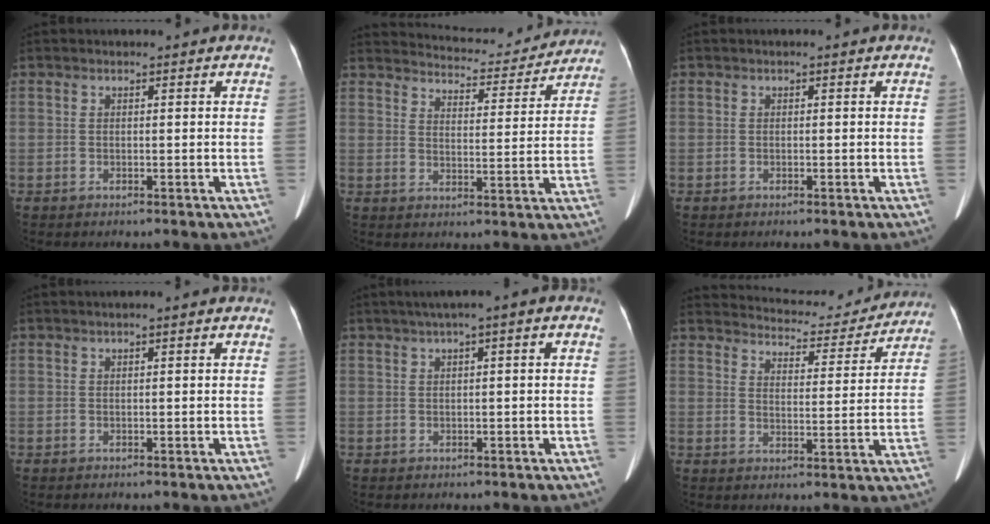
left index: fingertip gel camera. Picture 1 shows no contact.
{"total": 13.2, "force": [12.8, 2.4, 2.2], "torque": [-0.021, -0.001, 0.157]}
{"total": 0.0}
{"total": 0.9, "force": [0.1, 0.0, 0.9], "torque": [-0.012, -0.001, -0.001]}
{"total": 4.4, "force": [1.4, 0.6, 4.2], "torque": [-0.057, 0.021, 0.014]}
{"total": 13.3, "force": [12.8, 2.7, 2.1], "torque": [-0.020, 0.001, 0.159]}